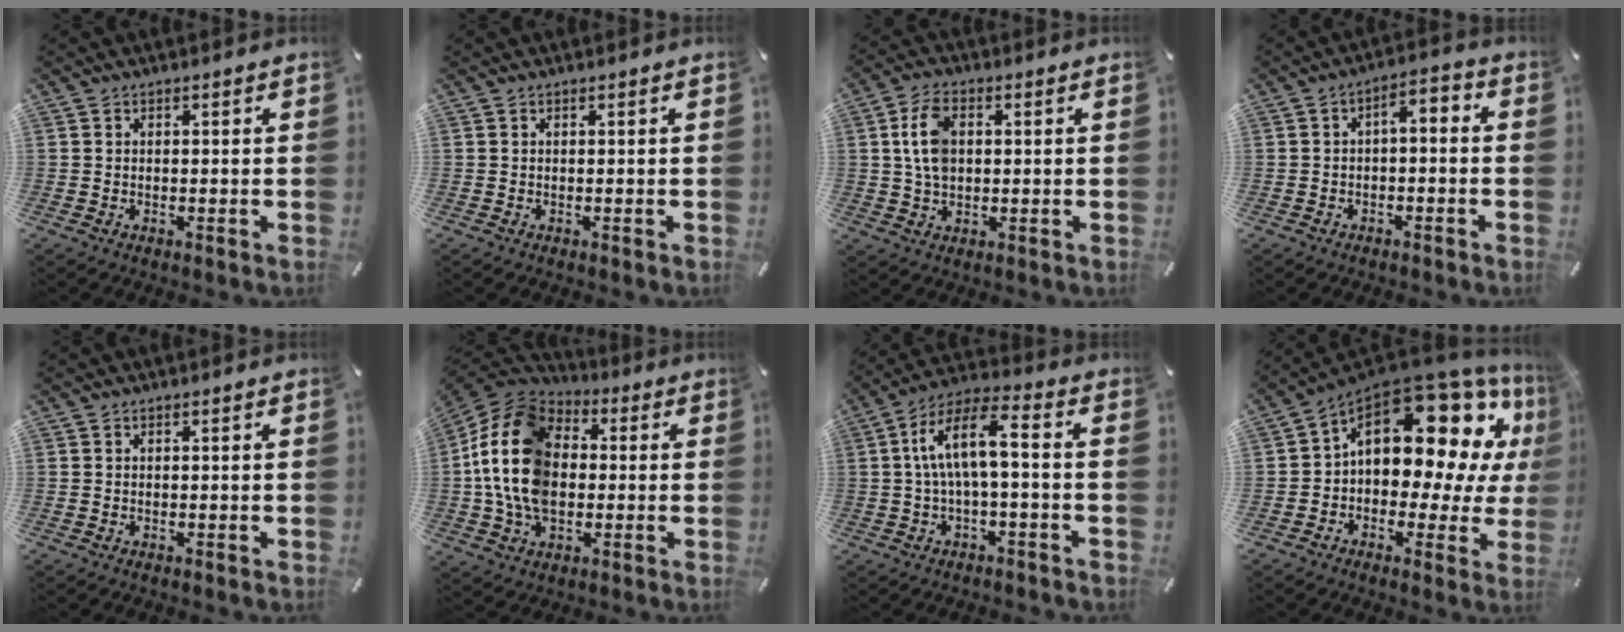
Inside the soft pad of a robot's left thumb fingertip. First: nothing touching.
{"total": 0.0}
{"total": 7.7, "force": [1.4, 5.1, 5.6], "torque": [-0.133, 0.006, 0.022]}
{"total": 4.2, "force": [-2.8, 1.9, 2.5], "torque": [-0.043, 0.021, -0.055]}
{"total": 0.0}
{"total": 17.6, "force": [-1.1, 12.9, 12.0], "torque": [-0.272, 0.016, -0.025]}
{"total": 10.8, "force": [-0.5, 4.0, 10.1], "torque": [-0.196, 0.005, -0.009]}
{"total": 18.8, "force": [7.7, 10.6, 13.4], "torque": [-0.194, -0.063, 0.126]}